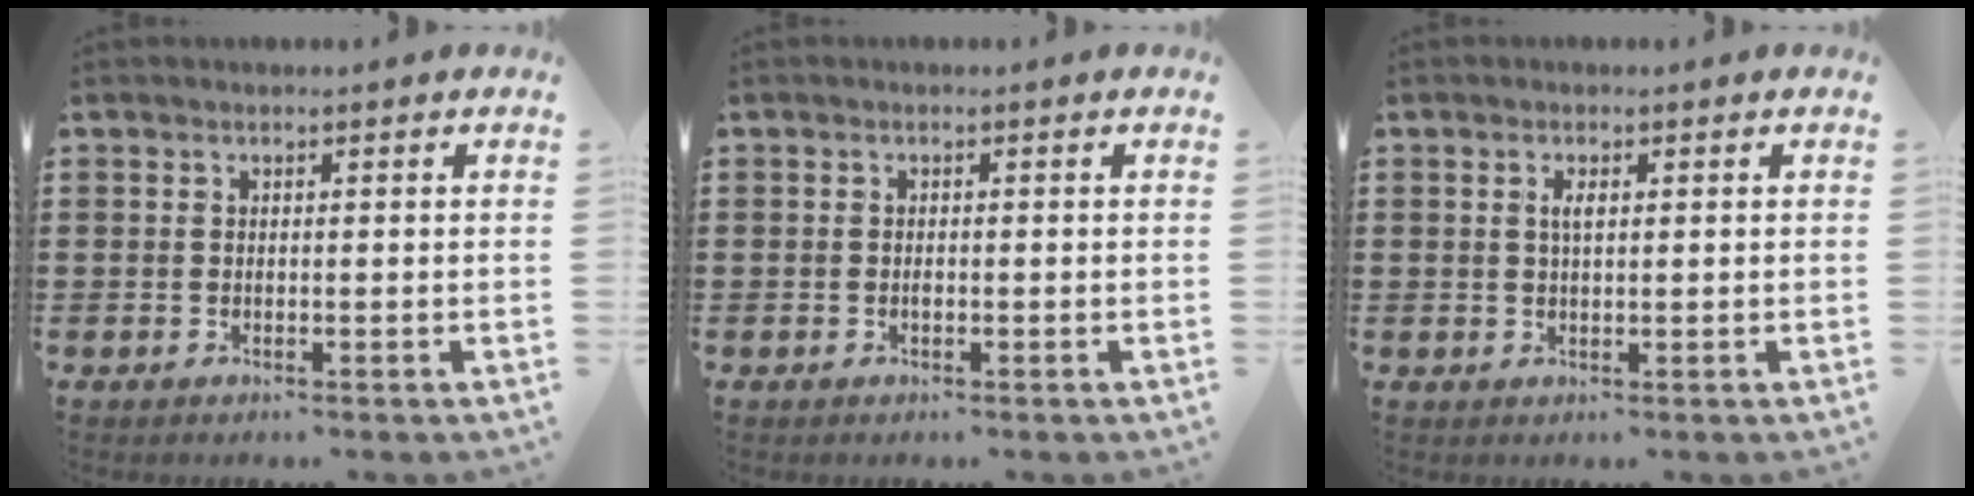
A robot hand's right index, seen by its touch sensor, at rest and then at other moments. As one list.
[{"total": 0.7, "force": [-0.2, 0.1, 0.6], "torque": [-0.014, -0.006, -0.002]}, {"total": 1.8, "force": [0.4, 0.6, 1.6], "torque": [-0.034, 0.004, 0.006]}]